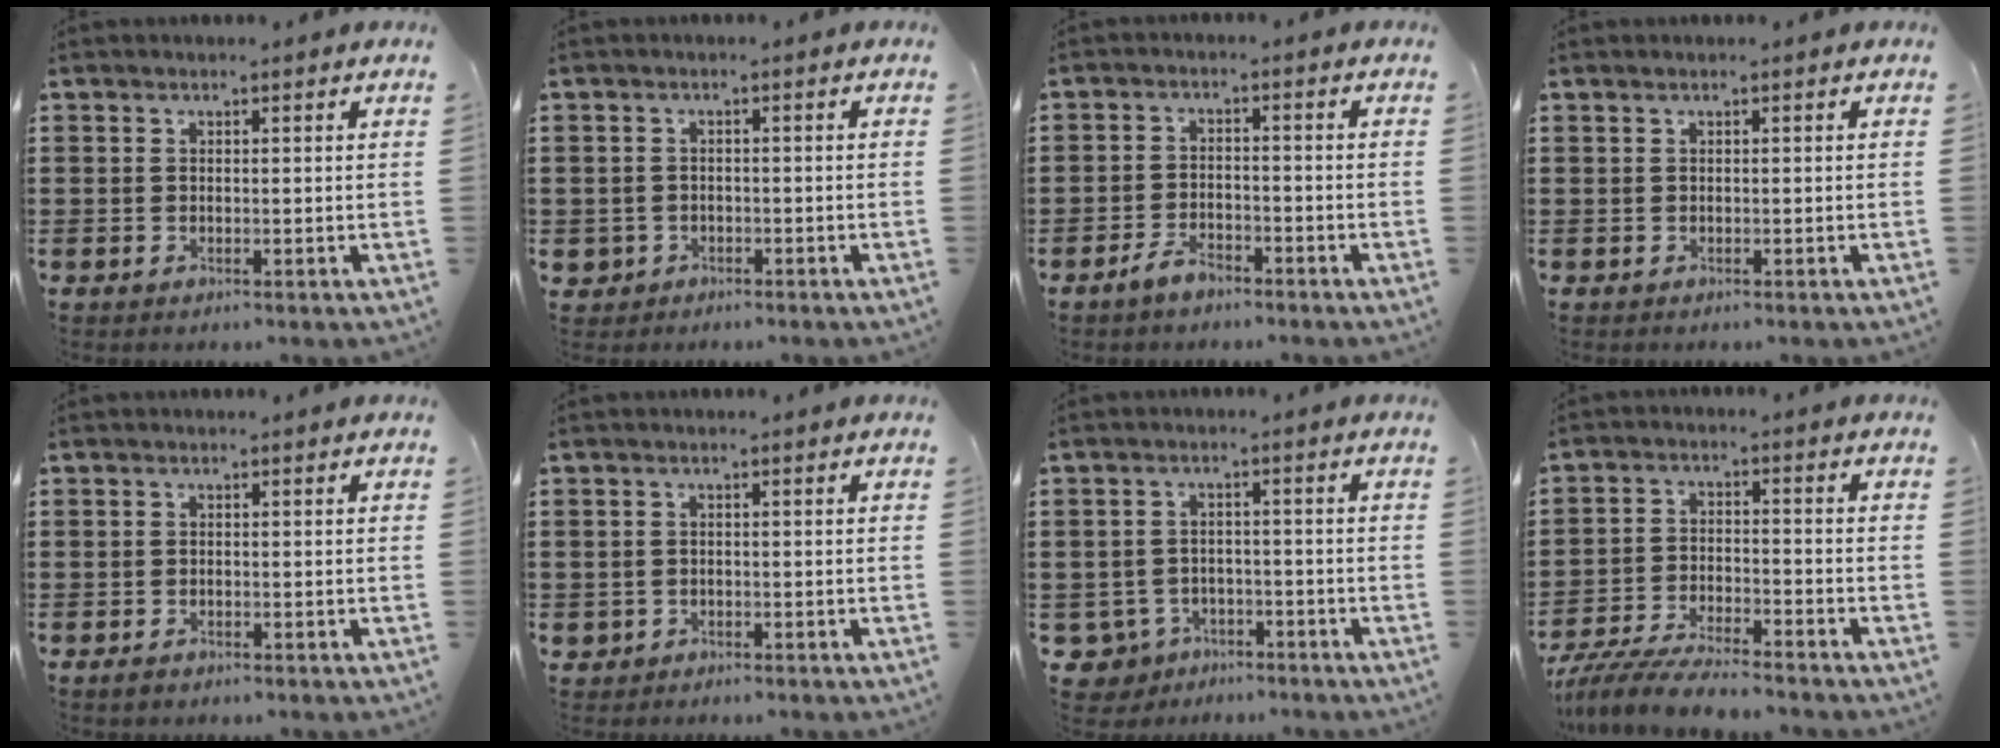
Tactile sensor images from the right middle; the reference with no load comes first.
{"total": 1.4, "force": [-0.9, 1.1, 0.1], "torque": [-0.008, 0.001, -0.022]}
{"total": 3.3, "force": [-2.6, 1.2, 1.6], "torque": [-0.035, 0.005, -0.052]}
{"total": 0.0}
{"total": 0.7, "force": [-0.5, 0.3, 0.3], "torque": [-0.006, -0.003, -0.011]}
{"total": 1.0, "force": [-0.7, 0.8, 0.0], "torque": [-0.003, 0.002, -0.018]}
{"total": 3.4, "force": [-2.8, 1.8, 0.7], "torque": [-0.042, -0.003, -0.065]}
{"total": 6.9, "force": [-6.6, 0.5, 2.2], "torque": [-0.048, 0.000, -0.128]}